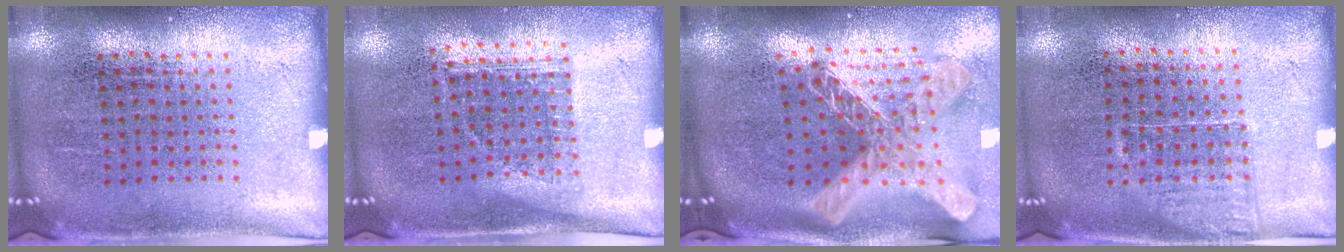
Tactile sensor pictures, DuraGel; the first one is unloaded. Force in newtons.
{"total": 1.1, "press": 0.9, "slide": 0.7}
{"total": 2.8, "press": 2.0, "slide": 2.0}
{"total": 1.2, "press": 1.0, "slide": 0.7}